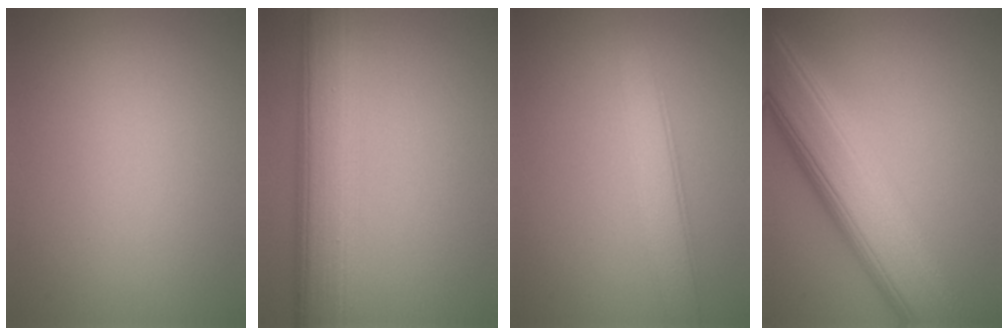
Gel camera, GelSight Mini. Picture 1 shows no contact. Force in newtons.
{"total": 8.2, "press": 8.2, "slide": 0.1}
{"total": 3.1, "press": 3.1, "slide": 0.0}
{"total": 10.1, "press": 10.1, "slide": 0.2}